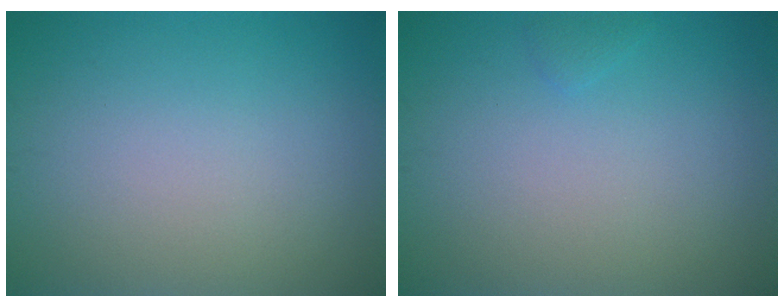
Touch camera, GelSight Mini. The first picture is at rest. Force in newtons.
{"total": 0.5, "press": 0.5, "slide": 0.0}